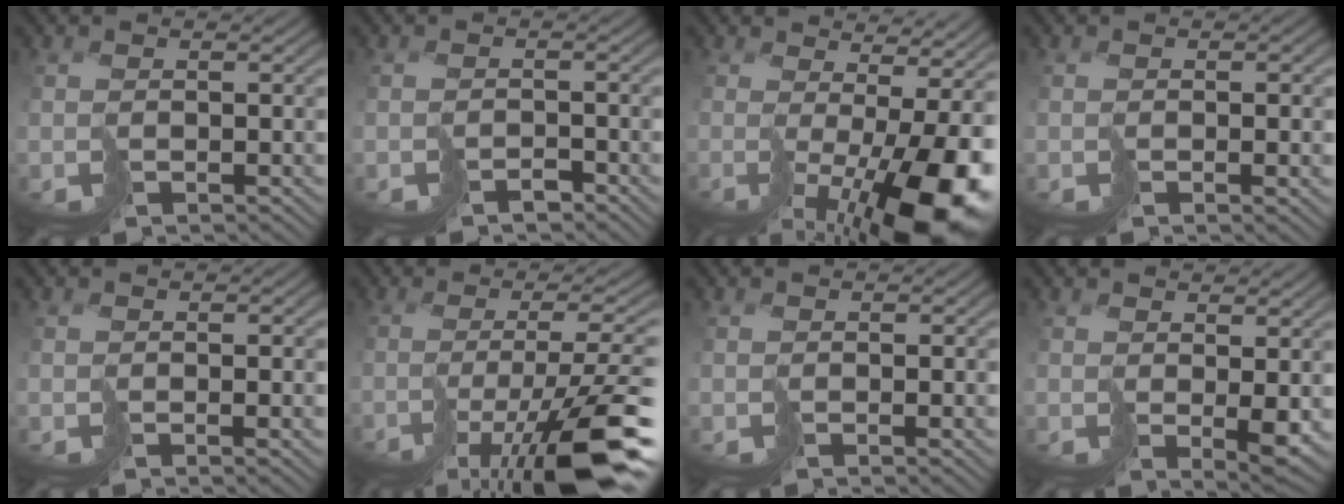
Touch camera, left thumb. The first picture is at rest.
{"total": 1.7, "force": [-1.4, 0.6, 0.7], "torque": [-0.009, 0.003, -0.027]}
{"total": 13.9, "force": [-2.8, 4.9, 12.7], "torque": [-0.193, -0.026, -0.031]}
{"total": 2.0, "force": [-0.4, 0.6, 1.9], "torque": [-0.031, -0.007, -0.005]}
{"total": 1.8, "force": [-0.5, 0.4, 1.7], "torque": [-0.027, -0.004, -0.008]}
{"total": 14.8, "force": [-8.0, 3.6, 11.9], "torque": [-0.192, -0.010, -0.130]}
{"total": 1.4, "force": [-0.4, 0.2, 1.3], "torque": [-0.021, -0.002, -0.008]}
{"total": 3.1, "force": [0.7, 0.7, 3.0], "torque": [-0.055, -0.010, 0.015]}